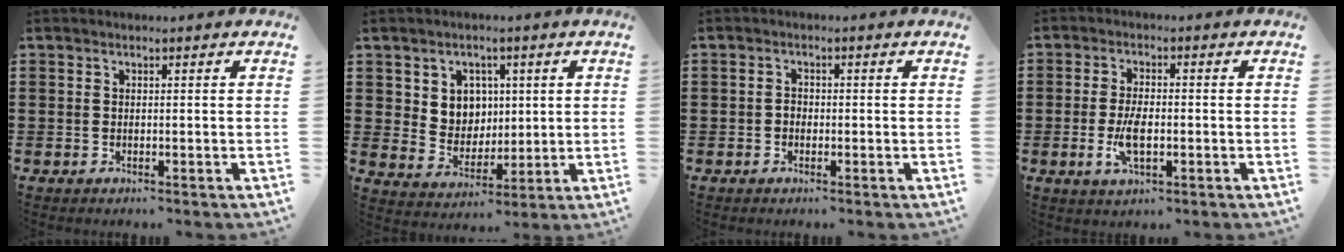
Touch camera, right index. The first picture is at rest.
{"total": 5.6, "force": [2.1, 5.0, 1.4], "torque": [-0.046, 0.007, 0.037]}
{"total": 0.9, "force": [-0.3, 0.8, 0.4], "torque": [-0.011, 0.000, -0.006]}
{"total": 4.8, "force": [-1.0, 2.1, 4.2], "torque": [-0.094, -0.001, -0.022]}